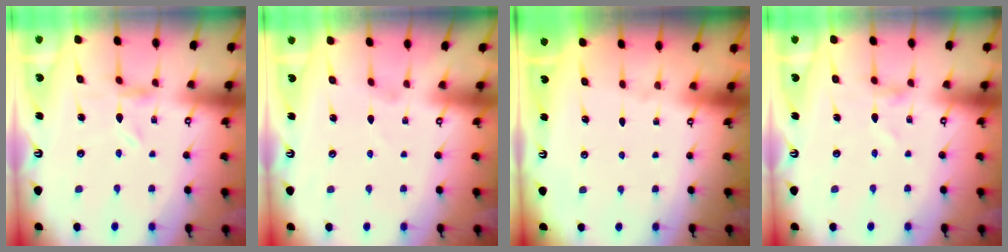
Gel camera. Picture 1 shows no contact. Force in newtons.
{"total": 1.5, "press": 1.5, "slide": 0.1}
{"total": 0.0}
{"total": 0.0}